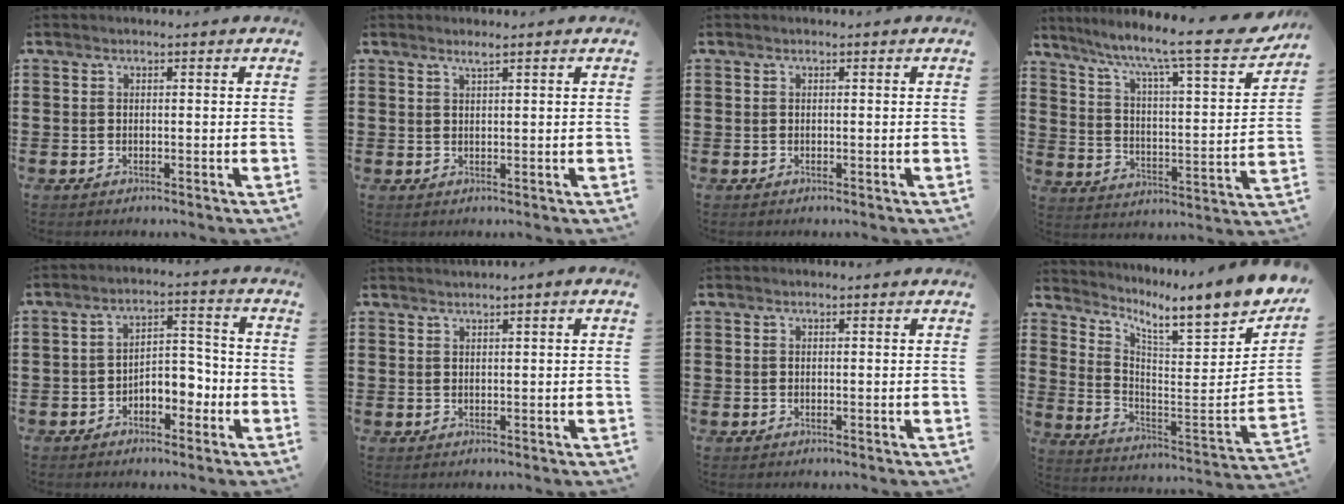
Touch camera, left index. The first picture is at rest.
{"total": 1.2, "force": [1.0, -0.1, 0.8], "torque": [-0.015, -0.001, 0.018]}
{"total": 0.0}
{"total": 10.1, "force": [8.0, 0.7, 6.1], "torque": [-0.123, -0.061, 0.120]}
{"total": 4.8, "force": [-2.8, 2.7, 2.8], "torque": [-0.050, 0.014, -0.055]}
{"total": 0.9, "force": [0.7, -0.2, 0.5], "torque": [-0.009, -0.001, 0.012]}
{"total": 0.0}
{"total": 7.1, "force": [6.1, 0.4, 3.7], "torque": [-0.078, -0.074, 0.088]}